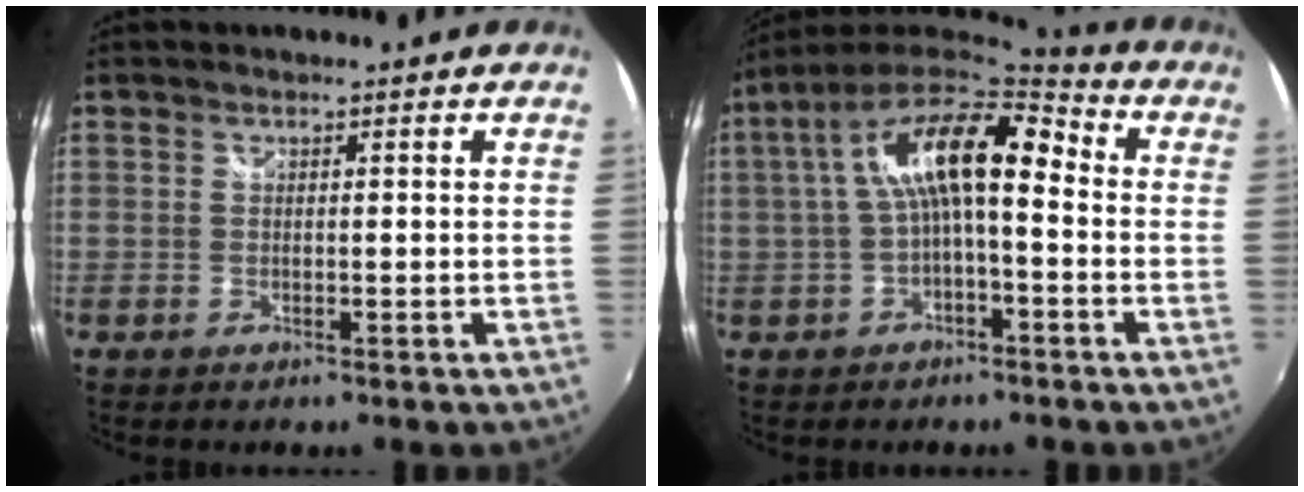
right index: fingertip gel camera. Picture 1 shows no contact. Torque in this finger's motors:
{"motor_torque": [0.94, -0.30, 1.05, 0.21]}